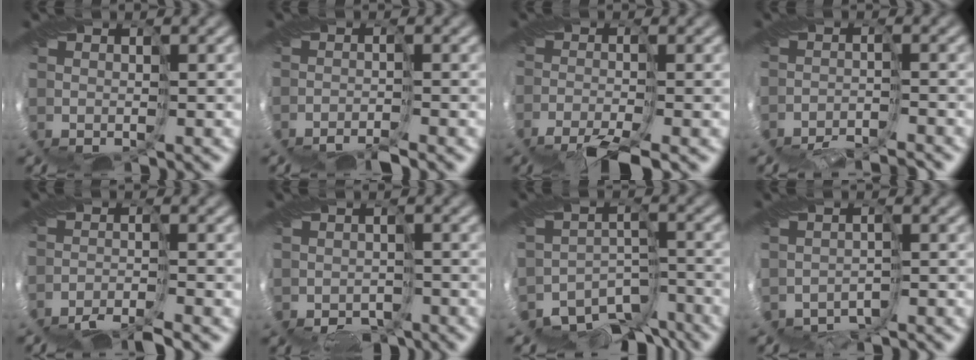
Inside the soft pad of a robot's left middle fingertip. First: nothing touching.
{"total": 3.1, "force": [-3.0, 0.1, 0.4], "torque": [0.004, -0.002, -0.059]}
{"total": 5.0, "force": [-4.5, 0.6, 2.2], "torque": [-0.027, -0.004, -0.095]}
{"total": 5.3, "force": [-5.3, 0.2, 0.5], "torque": [-0.012, -0.007, -0.098]}
{"total": 4.8, "force": [-4.7, 0.2, 1.1], "torque": [-0.017, -0.008, -0.096]}
{"total": 3.5, "force": [-2.1, 2.6, 1.0], "torque": [-0.001, -0.017, -0.022]}
{"total": 9.4, "force": [-8.6, 3.6, 1.5], "torque": [-0.009, -0.008, -0.133]}
{"total": 2.1, "force": [-2.0, 0.5, -0.5], "torque": [0.009, -0.014, -0.038]}